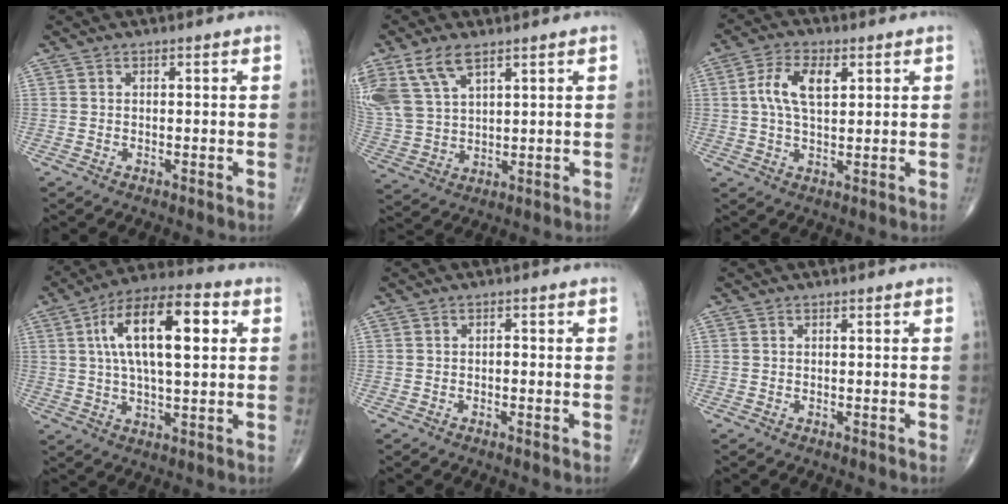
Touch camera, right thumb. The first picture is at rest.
{"total": 12.2, "force": [6.9, 6.1, 8.0], "torque": [-0.174, -0.012, 0.149]}
{"total": 7.7, "force": [1.9, 3.8, 6.3], "torque": [-0.121, 0.004, 0.033]}
{"total": 17.3, "force": [4.2, 6.9, 15.3], "torque": [-0.253, 0.015, 0.064]}
{"total": 1.2, "force": [-0.3, 0.5, 1.1], "torque": [-0.009, 0.001, -0.007]}
{"total": 0.0}